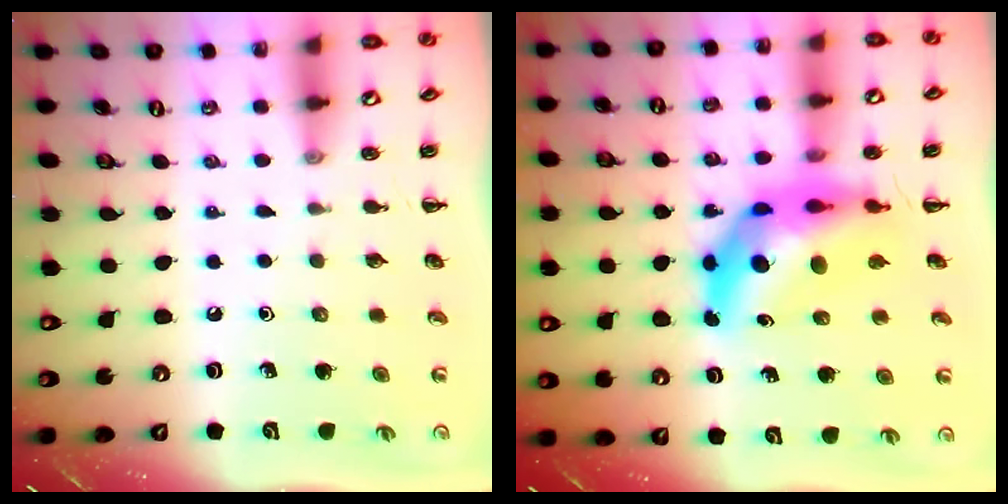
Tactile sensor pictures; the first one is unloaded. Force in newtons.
{"total": 12.7, "press": 12.1, "slide": 3.9}